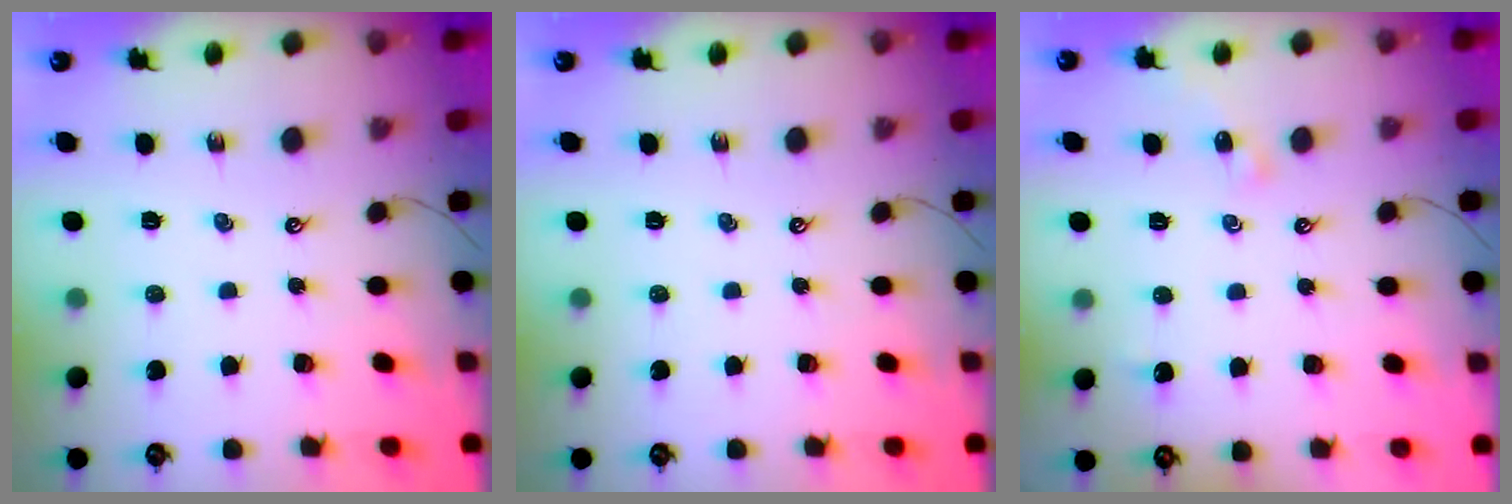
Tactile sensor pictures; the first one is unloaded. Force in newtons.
{"total": 0.0}
{"total": 2.2, "press": 2.1, "slide": 0.5}